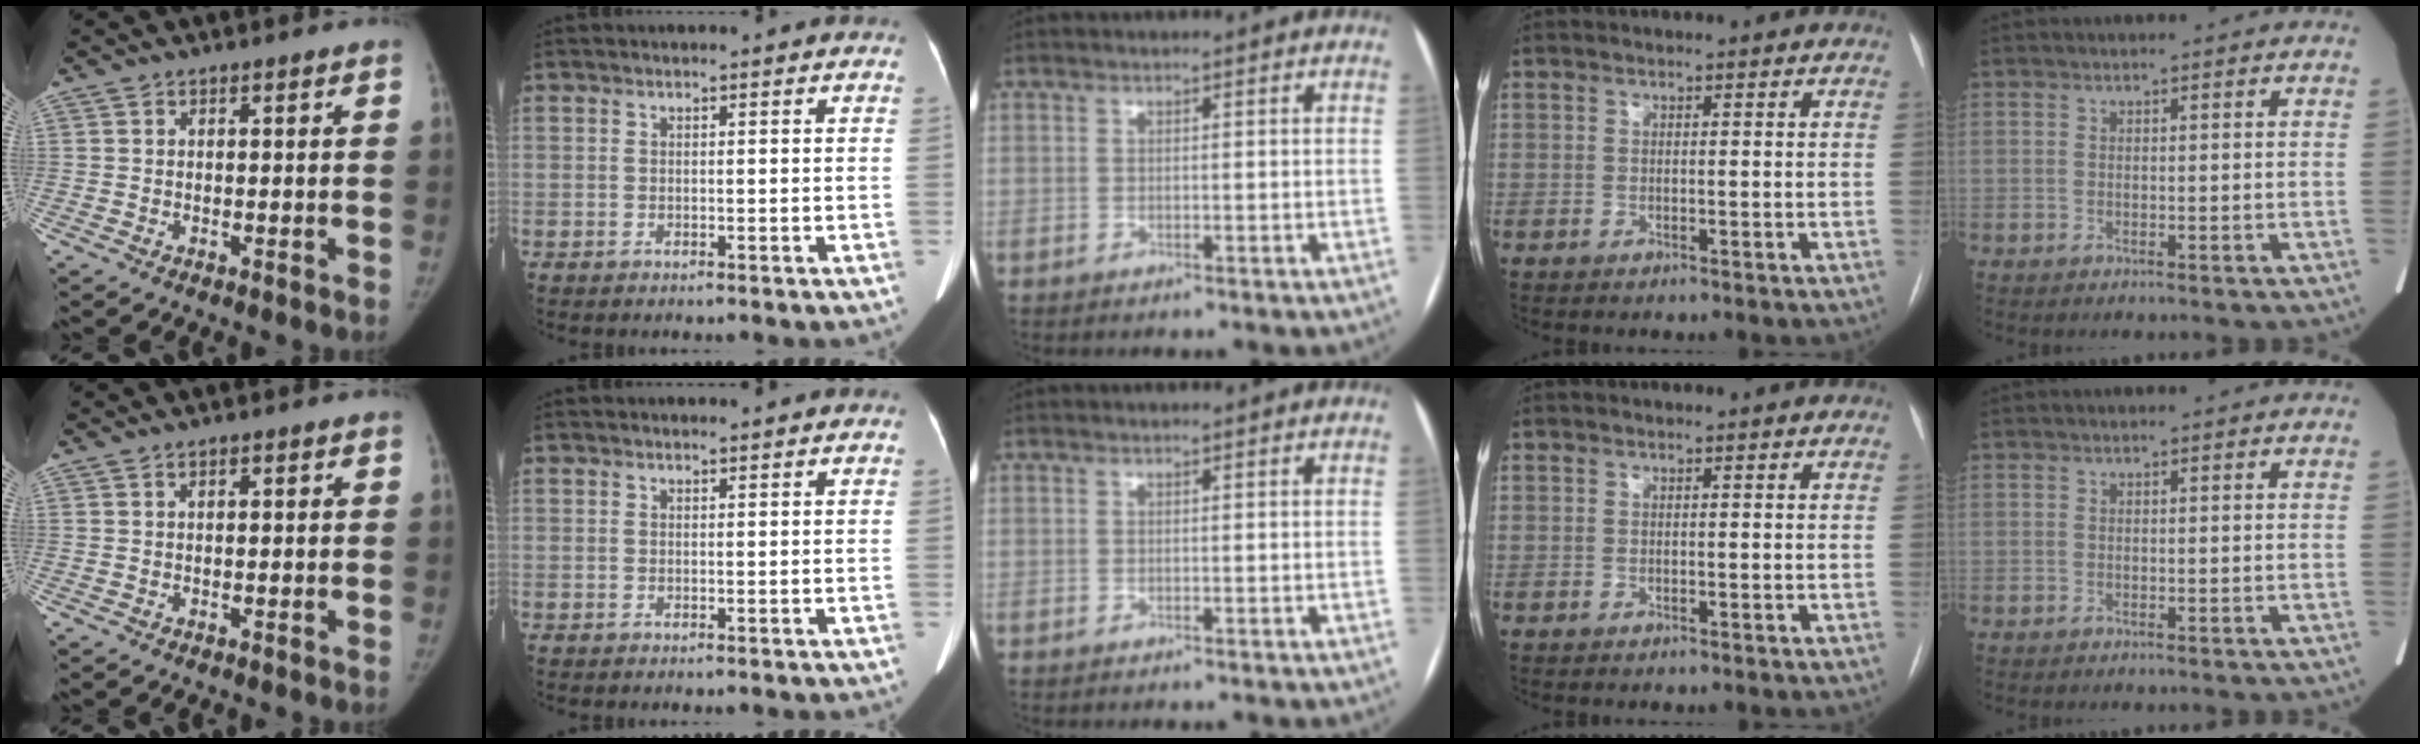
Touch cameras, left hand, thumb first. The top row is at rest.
{"thumb": {"total": 1.2, "force": [0.1, 0.7, 0.9], "torque": [-0.011, 0.004, -0.001]}, "index": {"total": 0.8, "force": [0.7, 0.0, 0.2], "torque": [-0.004, -0.006, 0.013]}}